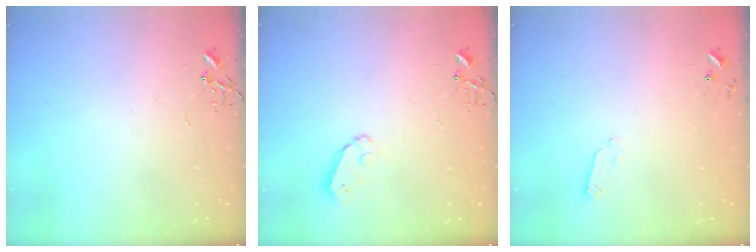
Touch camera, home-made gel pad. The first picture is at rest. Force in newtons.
{"total": 5.2, "press": 5.1, "slide": 0.5}
{"total": 3.7, "press": 3.6, "slide": 0.8}